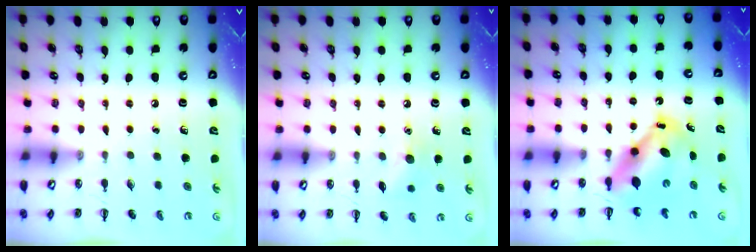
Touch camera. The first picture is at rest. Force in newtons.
{"total": 8.2, "press": 8.0, "slide": 1.9}
{"total": 6.9, "press": 6.6, "slide": 2.0}